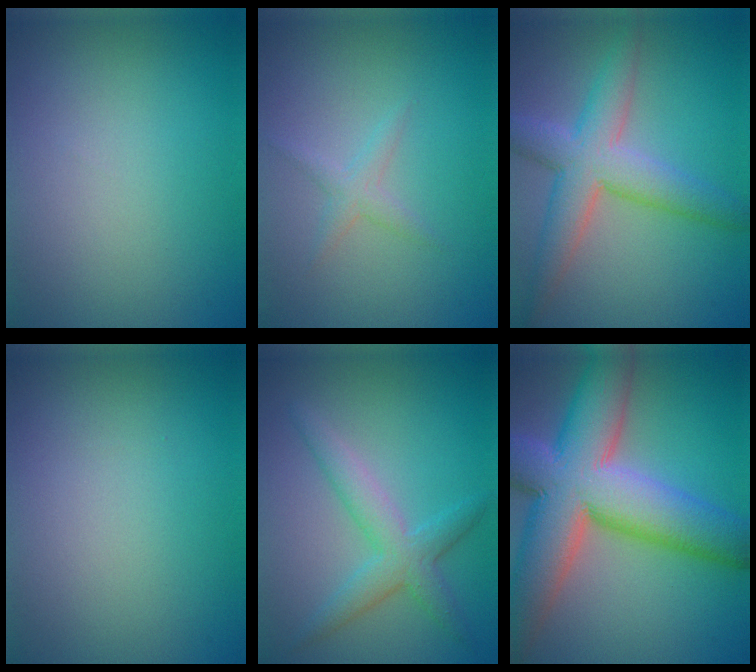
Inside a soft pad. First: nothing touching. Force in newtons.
{"total": 1.3, "press": 1.3, "slide": 0.1}
{"total": 6.1, "press": 6.1, "slide": 0.1}
{"total": 0.0}
{"total": 3.5, "press": 3.5, "slide": 0.2}
{"total": 13.9, "press": 13.8, "slide": 1.1}